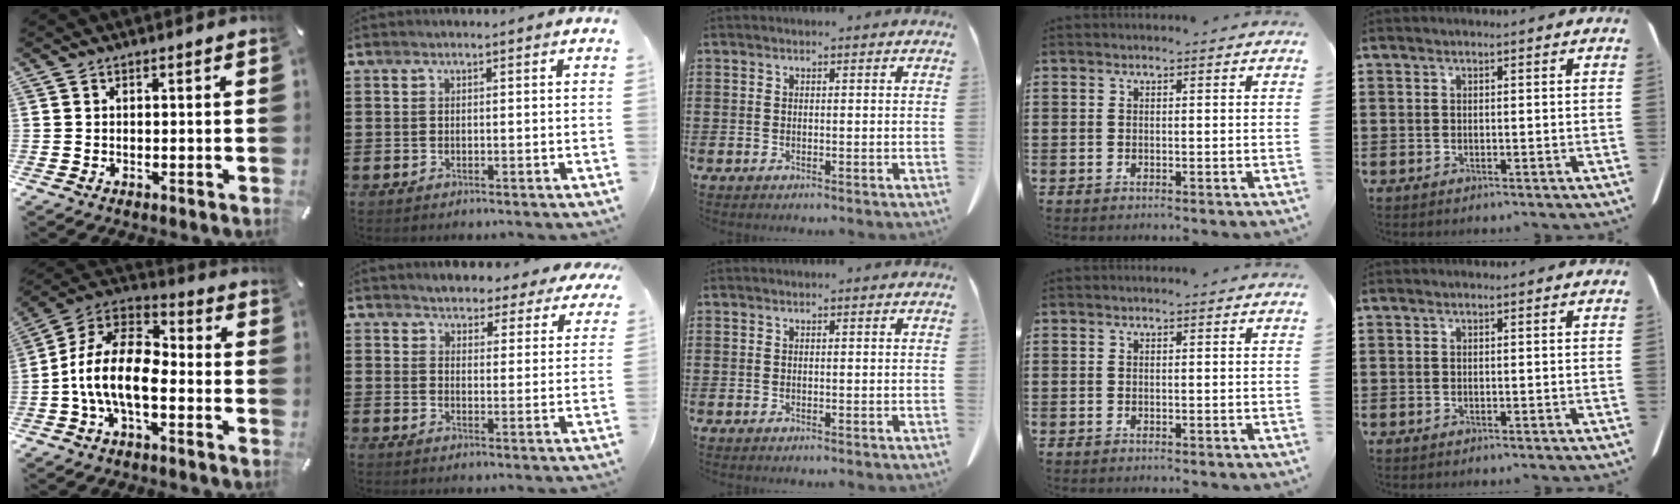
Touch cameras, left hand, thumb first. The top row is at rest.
{"thumb": {"total": 13.6, "force": [-5.1, 7.1, 10.5], "torque": [-0.223, 0.009, -0.095]}, "index": {"total": 3.7, "force": [3.7, 0.5, -0.2], "torque": [-0.017, -0.016, 0.064]}}